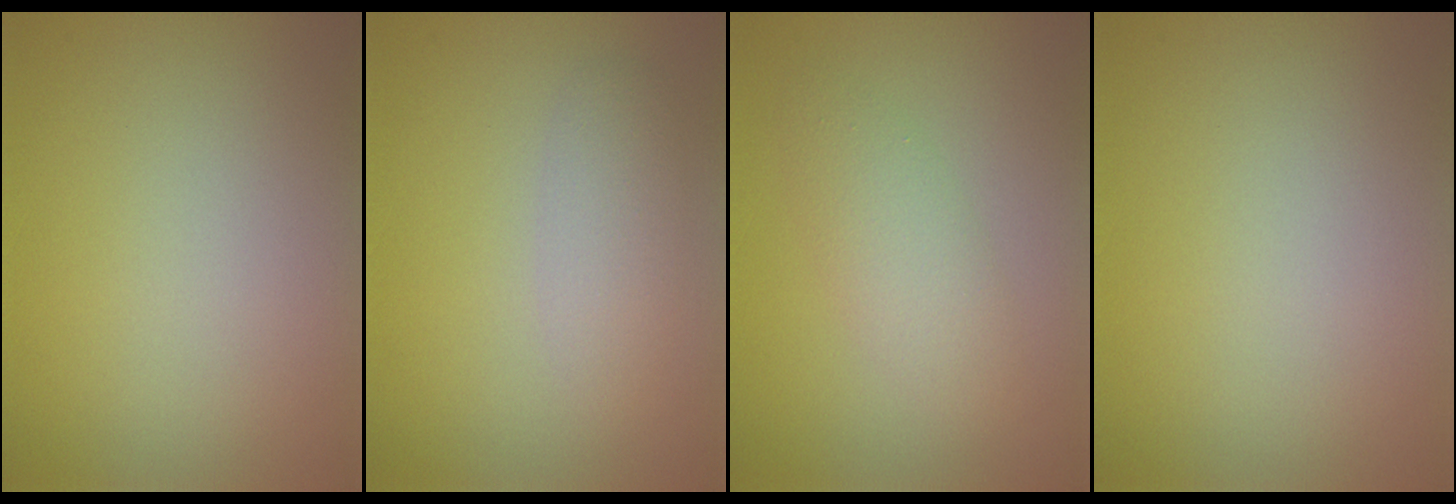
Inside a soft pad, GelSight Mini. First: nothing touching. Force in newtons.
{"total": 2.1, "press": 2.1, "slide": 0.2}
{"total": 2.7, "press": 2.7, "slide": 0.0}
{"total": 0.0}